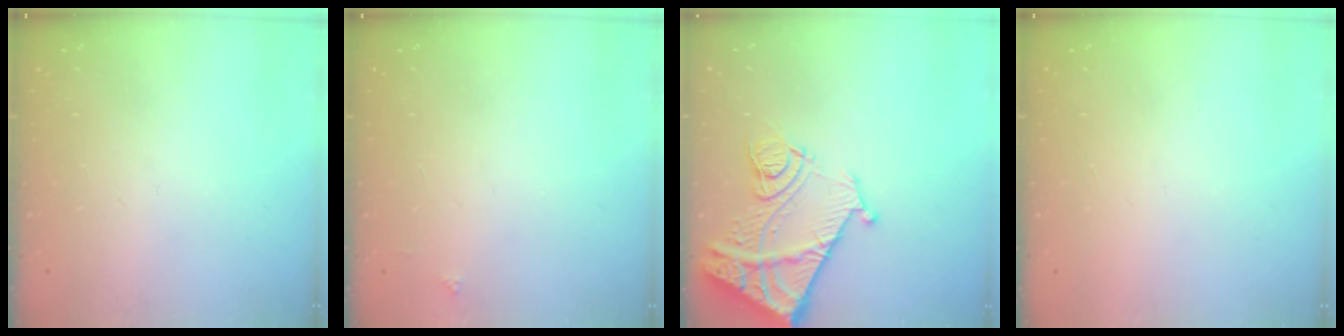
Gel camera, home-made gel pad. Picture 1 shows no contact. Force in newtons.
{"total": 2.0, "press": 2.0, "slide": 0.3}
{"total": 17.2, "press": 17.1, "slide": 2.0}
{"total": 1.5, "press": 1.5, "slide": 0.1}